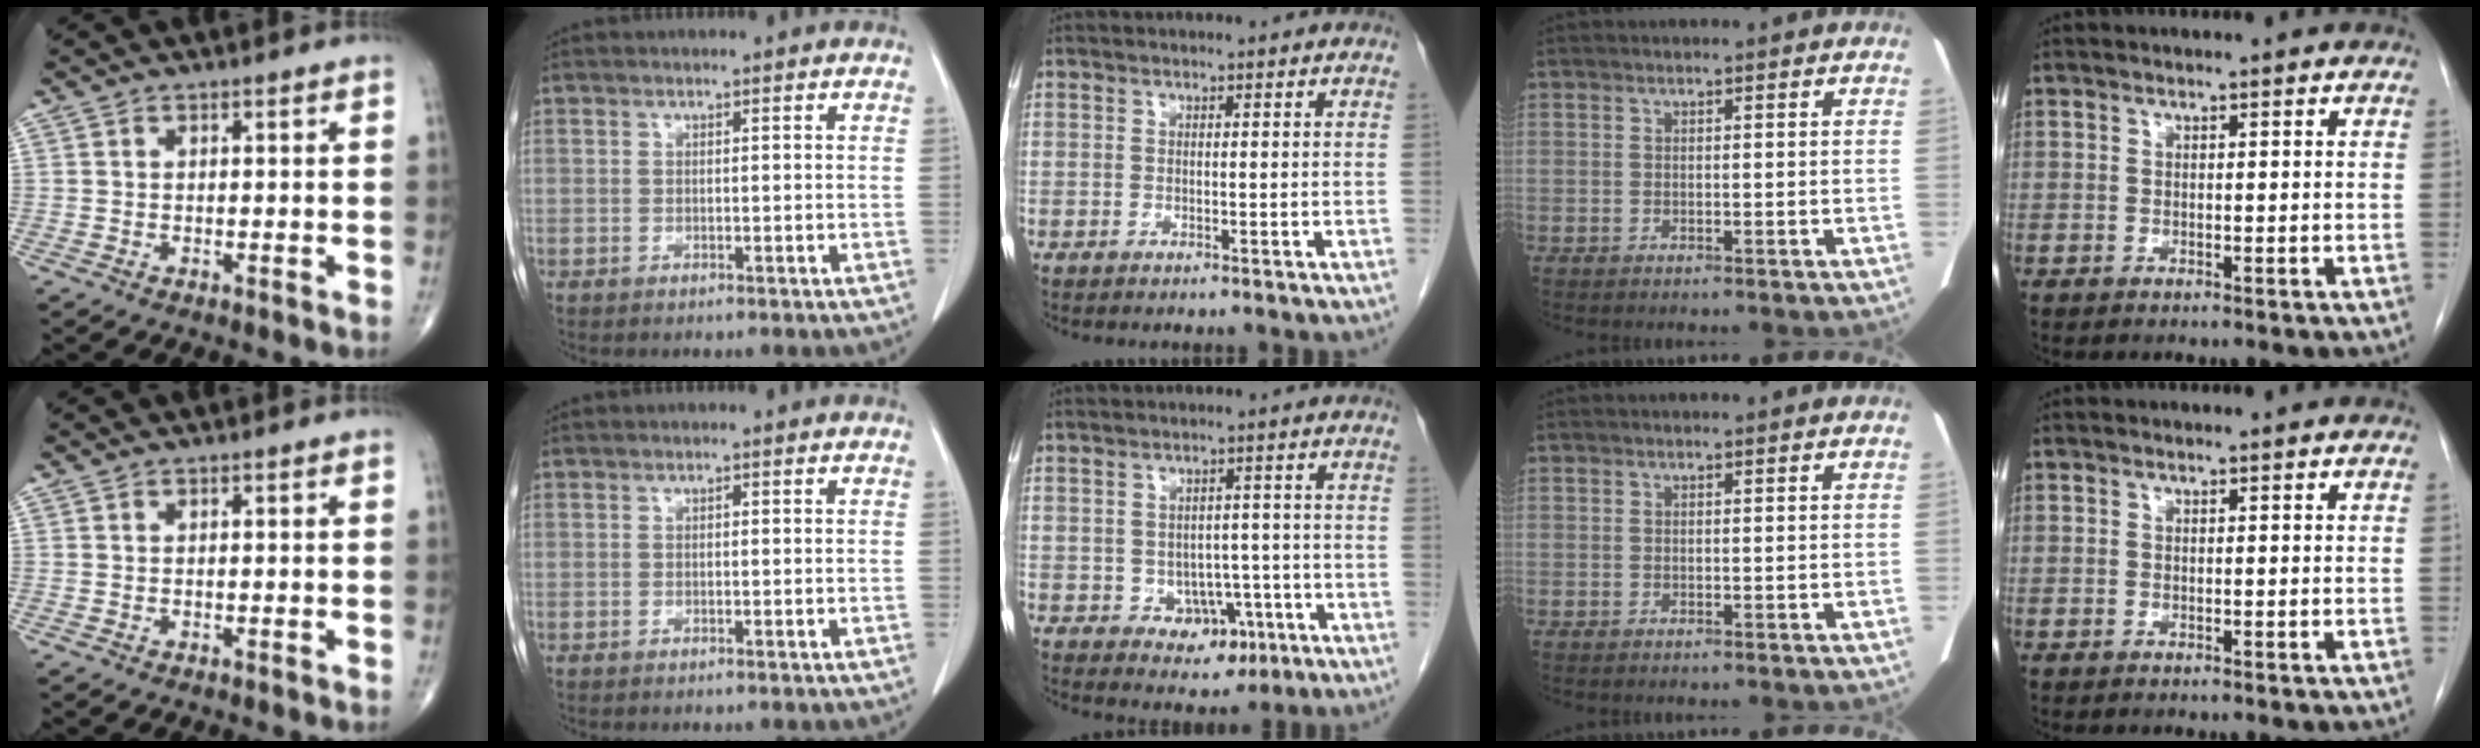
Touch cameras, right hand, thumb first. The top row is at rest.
{"middle": {"total": 5.3, "force": [-1.9, 4.0, 3.0], "torque": [-0.034, 0.008, -0.015]}}